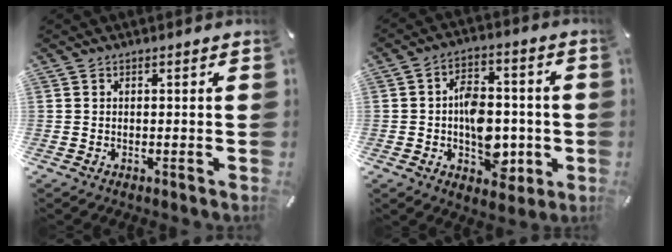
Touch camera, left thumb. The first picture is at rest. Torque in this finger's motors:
{"motor_torque": [1.26, 1.43, 0.87, 0.16, 0.23]}